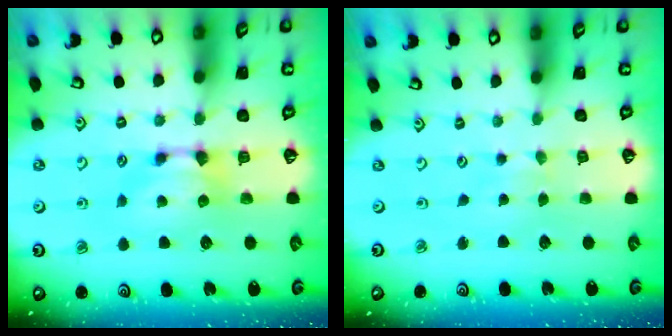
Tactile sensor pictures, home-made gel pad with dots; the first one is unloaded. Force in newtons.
{"total": 2.1, "press": 2.1, "slide": 0.1}